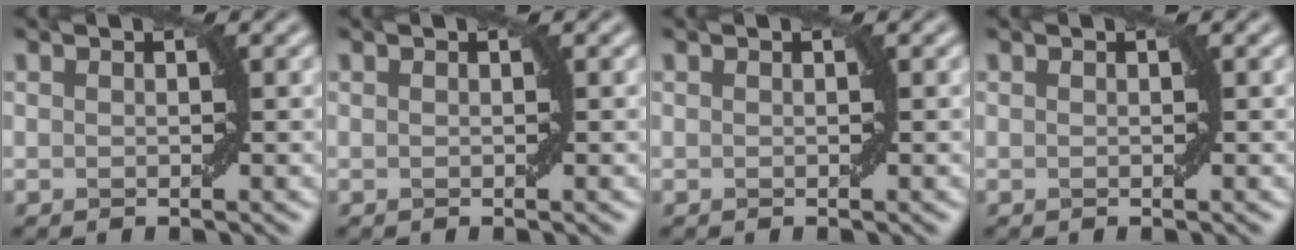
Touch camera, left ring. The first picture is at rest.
{"total": 0.0}
{"total": 0.0}
{"total": 0.0}